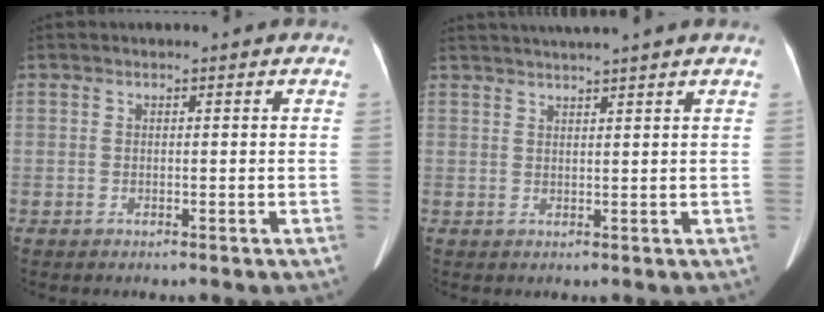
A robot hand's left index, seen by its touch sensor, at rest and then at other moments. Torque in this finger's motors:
{"motor_torque": [0.12, -2.02, 0.29, 0.12]}